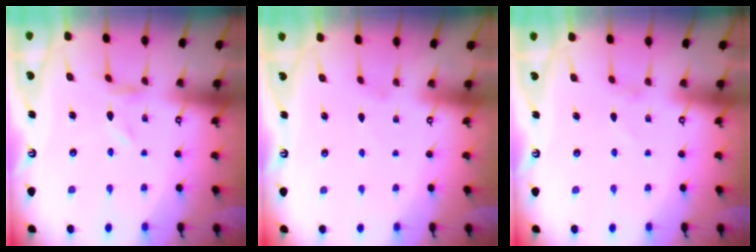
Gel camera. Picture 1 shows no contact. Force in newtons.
{"total": 0.9, "press": 0.9, "slide": 0.1}
{"total": 0.0}